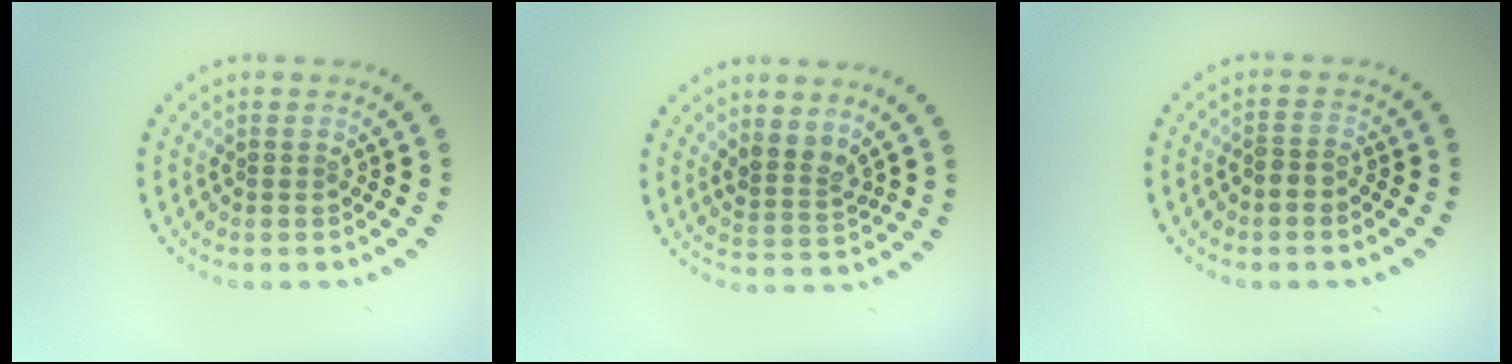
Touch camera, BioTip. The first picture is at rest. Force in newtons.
{"total": 2.3, "press": 1.8, "slide": 1.5}
{"total": 1.7, "press": 1.3, "slide": 1.1}